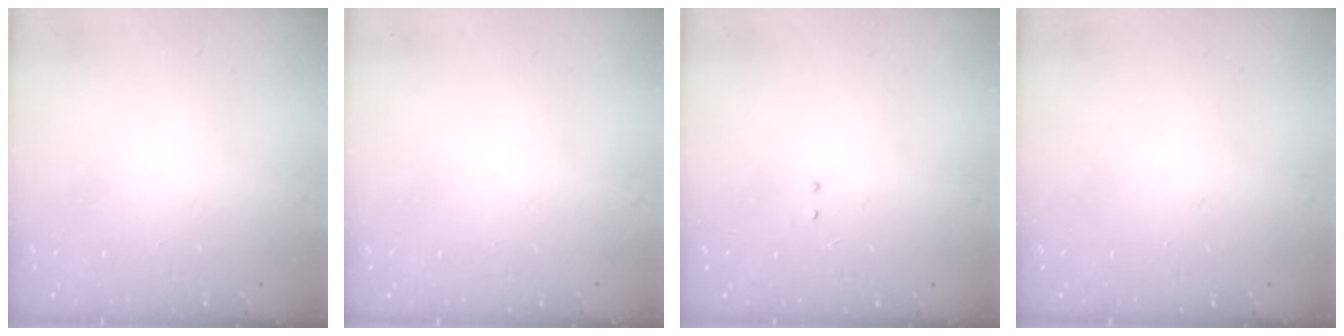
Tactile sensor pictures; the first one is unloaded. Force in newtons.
{"total": 0.0}
{"total": 2.1, "press": 2.0, "slide": 0.6}
{"total": 0.0}